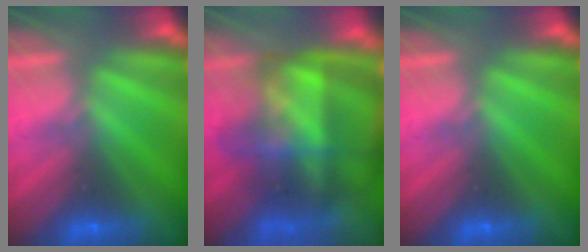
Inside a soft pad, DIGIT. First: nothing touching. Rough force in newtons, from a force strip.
{"total": 7.8}
{"total": 0.0}